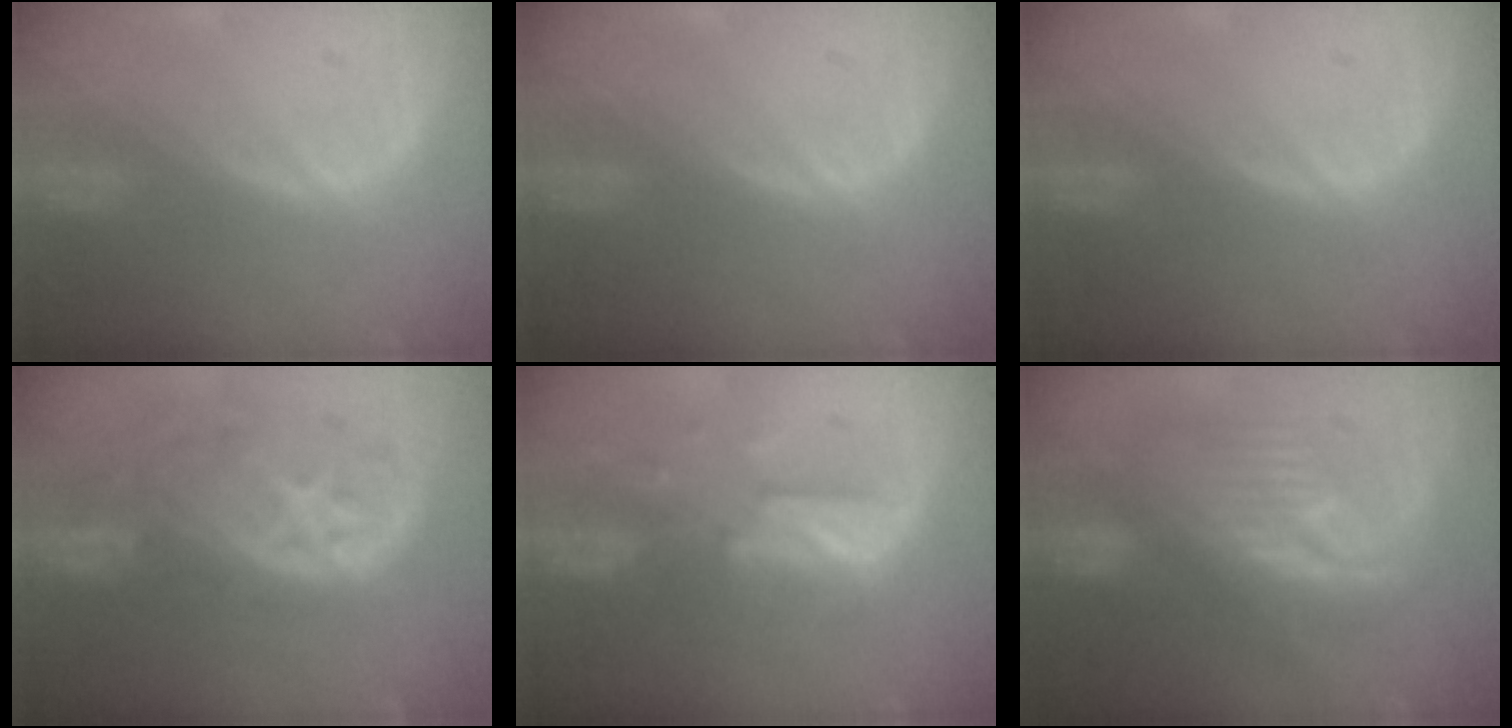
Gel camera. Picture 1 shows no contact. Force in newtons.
{"total": 0.0}
{"total": 0.0}
{"total": 11.1, "press": 9.8, "slide": 5.2}
{"total": 6.0, "press": 6.0, "slide": 0.6}
{"total": 9.7, "press": 9.7, "slide": 0.8}